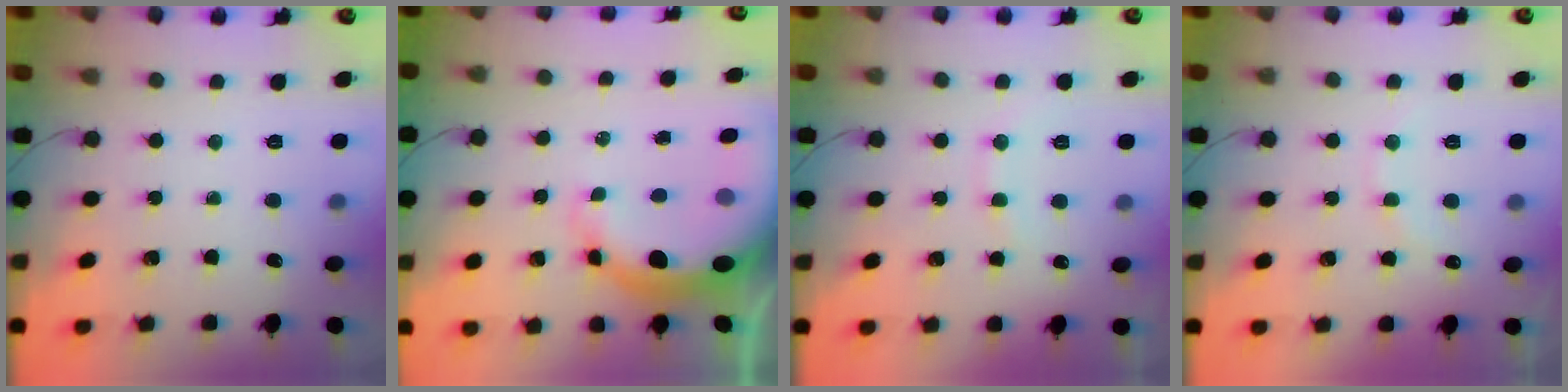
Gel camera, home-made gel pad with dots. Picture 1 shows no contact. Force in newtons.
{"total": 11.3, "press": 10.9, "slide": 3.0}
{"total": 7.5, "press": 7.4, "slide": 1.1}
{"total": 8.6, "press": 8.5, "slide": 1.3}